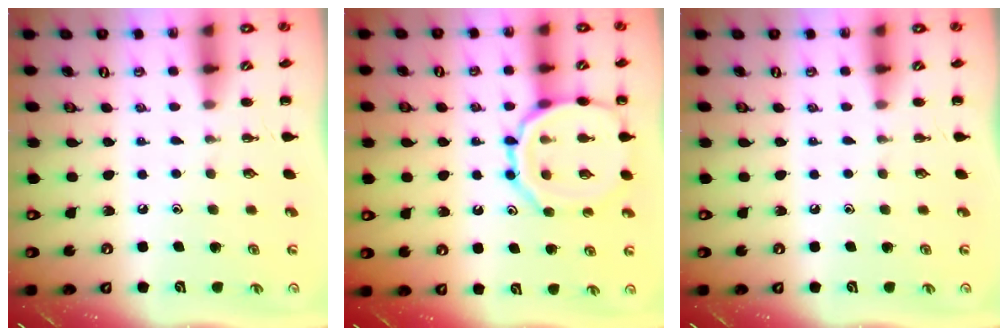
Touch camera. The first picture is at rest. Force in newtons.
{"total": 14.0, "press": 13.9, "slide": 1.3}
{"total": 0.0}